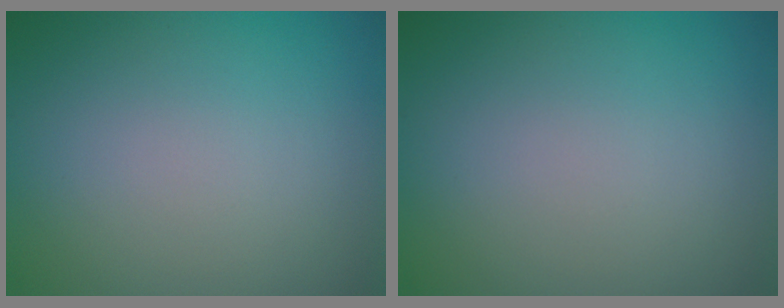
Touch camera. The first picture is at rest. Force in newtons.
{"total": 0.0}